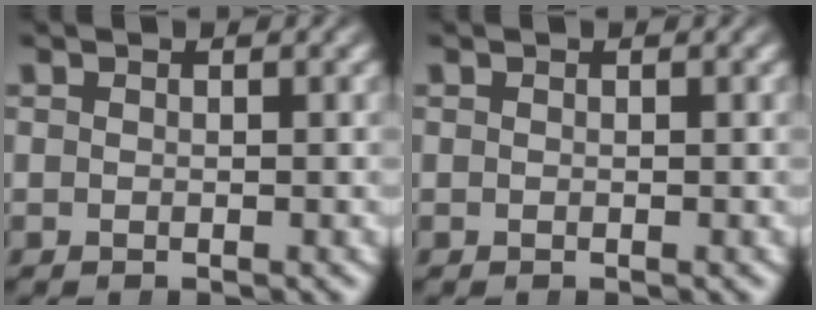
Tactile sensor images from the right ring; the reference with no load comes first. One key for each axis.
{"total": 0.0}